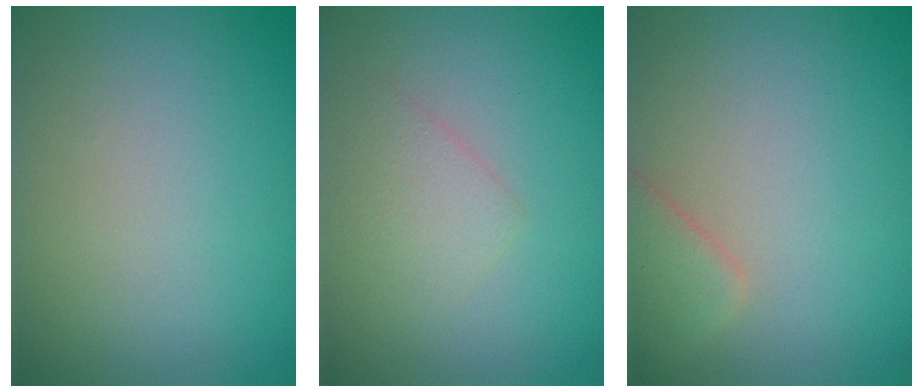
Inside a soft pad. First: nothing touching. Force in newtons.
{"total": 1.7, "press": 1.7, "slide": 0.0}
{"total": 2.4, "press": 2.4, "slide": 0.2}